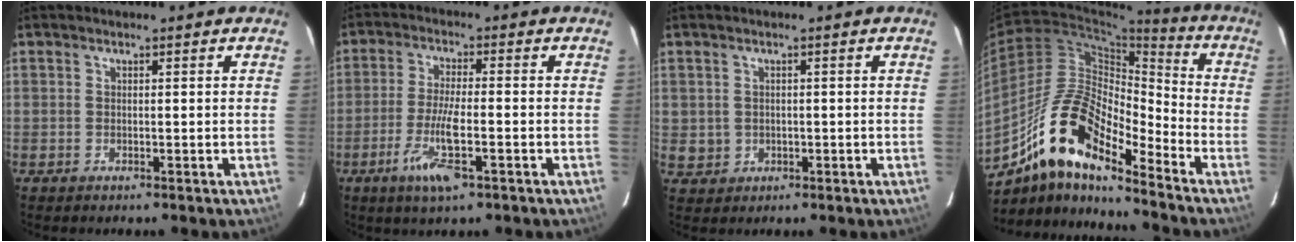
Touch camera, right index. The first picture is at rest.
{"total": 7.3, "force": [-3.4, 0.8, 6.5], "torque": [-0.130, -0.013, -0.059]}
{"total": 2.3, "force": [-0.1, 2.2, 0.4], "torque": [-0.005, 0.002, 0.009]}
{"total": 13.8, "force": [-9.7, 4.0, 9.0], "torque": [-0.170, 0.033, -0.171]}